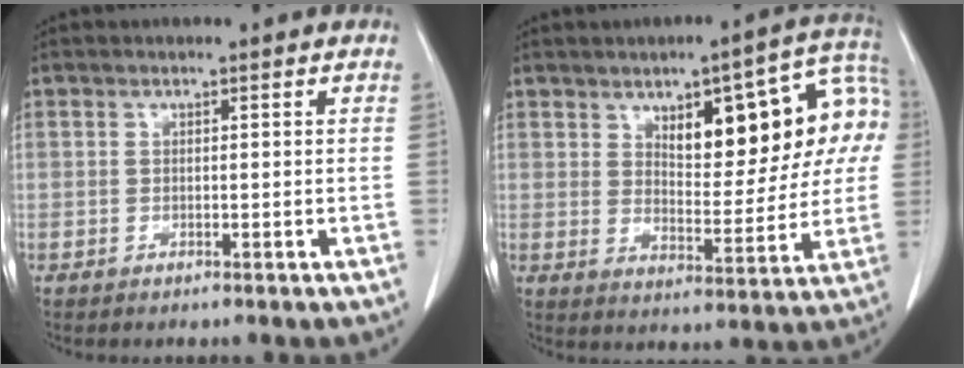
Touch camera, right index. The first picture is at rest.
{"total": 16.2, "force": [5.1, 6.1, 14.1], "torque": [-0.180, 0.032, 0.072]}